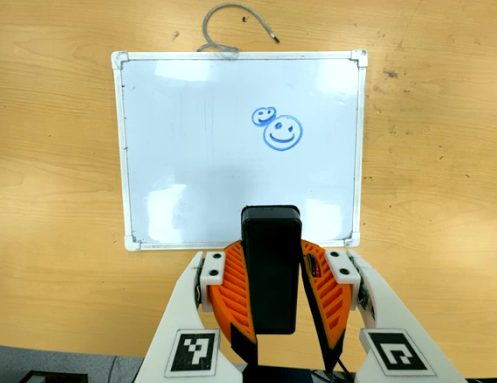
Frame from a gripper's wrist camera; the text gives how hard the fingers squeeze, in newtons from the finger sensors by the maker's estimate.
{"total": 9.0, "left": 7.6, "right": 10.4}